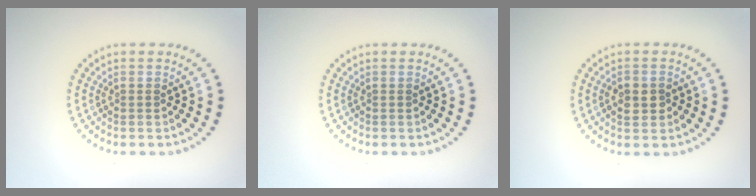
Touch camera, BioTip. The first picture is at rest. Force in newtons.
{"total": 0.0}
{"total": 2.1, "press": 2.1, "slide": 0.2}